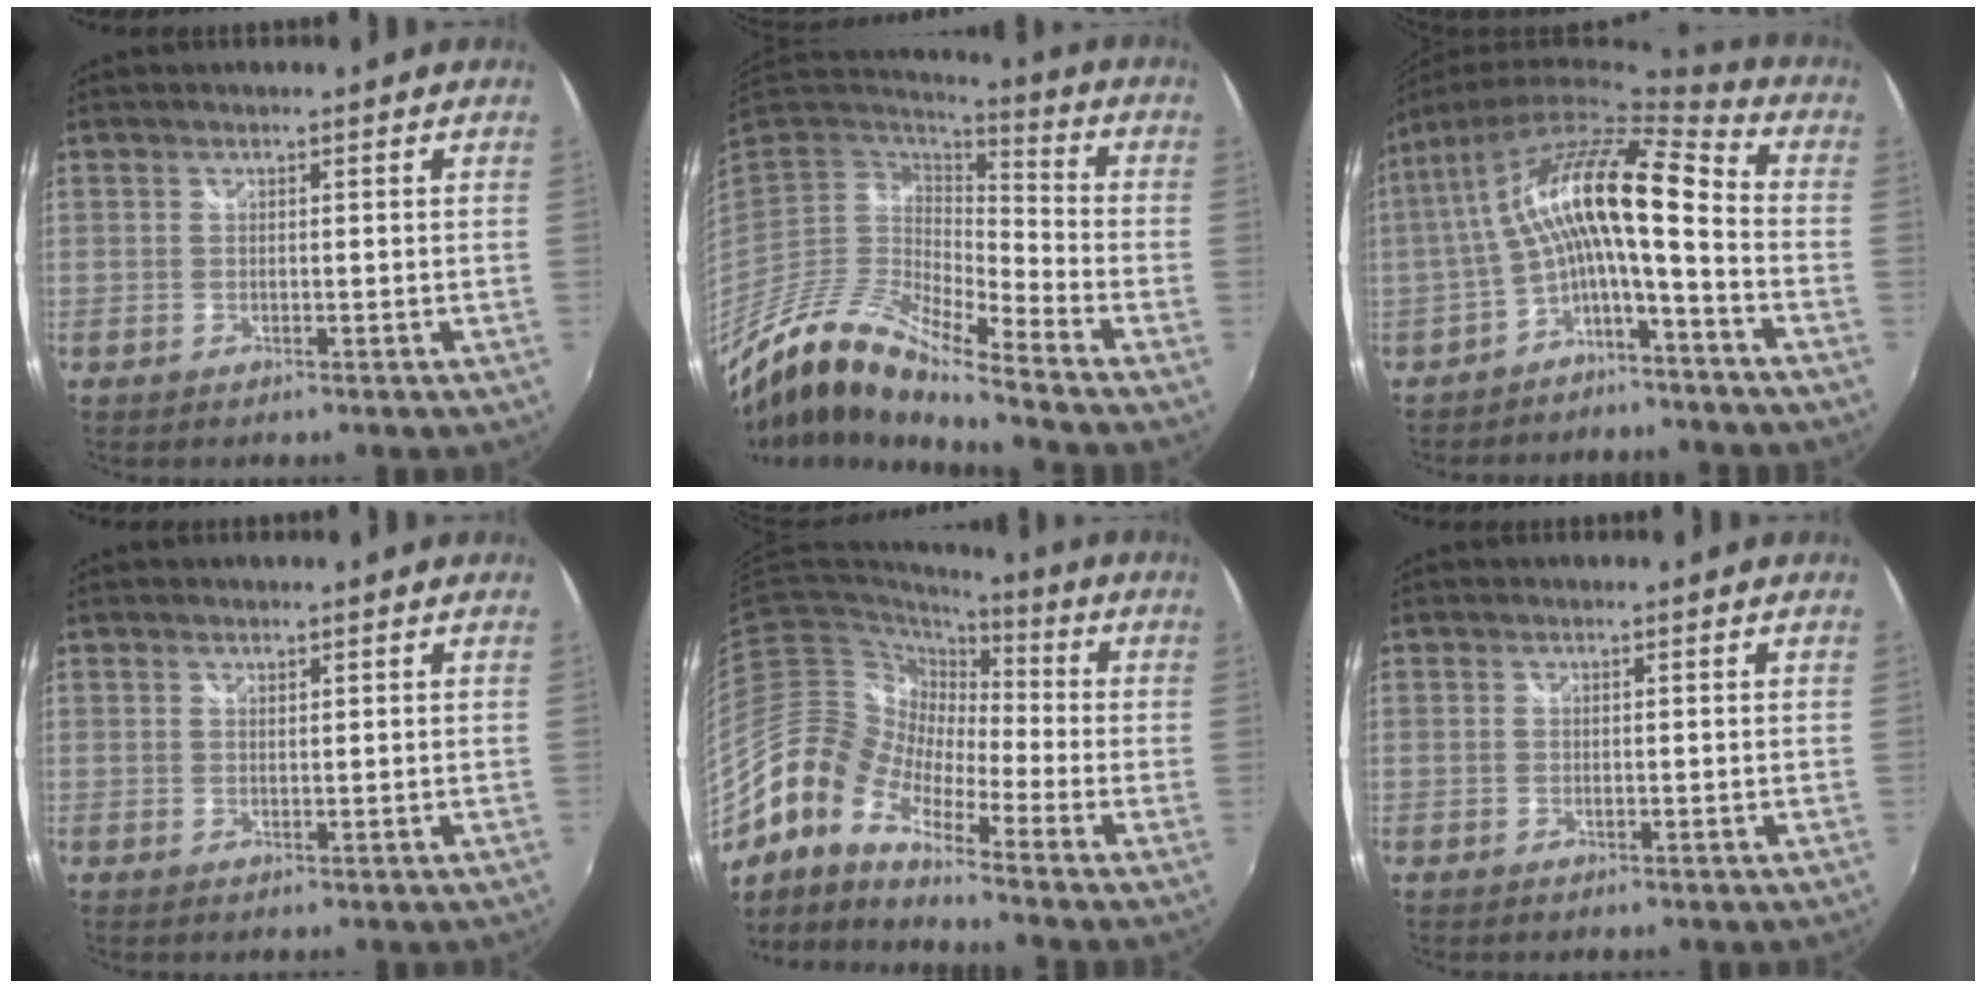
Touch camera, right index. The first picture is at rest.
{"total": 15.1, "force": [-11.7, 1.3, 9.4], "torque": [-0.170, -0.022, -0.237]}
{"total": 13.6, "force": [-0.4, 2.9, 13.2], "torque": [-0.246, 0.023, -0.014]}
{"total": 0.8, "force": [0.8, 0.0, 0.1], "torque": [-0.001, 0.001, 0.014]}
{"total": 13.2, "force": [-7.2, 6.5, 9.0], "torque": [-0.148, -0.001, -0.164]}
{"total": 0.0}